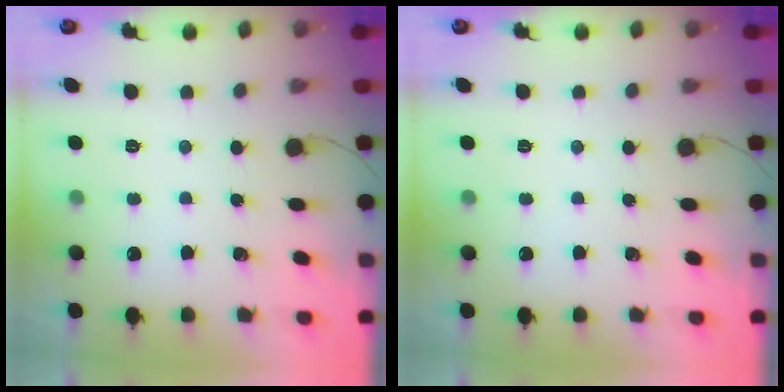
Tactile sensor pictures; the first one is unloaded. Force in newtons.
{"total": 0.0}